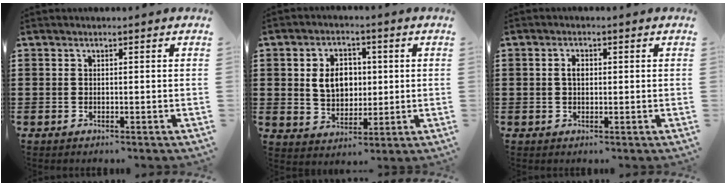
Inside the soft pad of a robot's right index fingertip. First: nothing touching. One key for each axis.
{"total": 6.5, "fx": 0.8, "fy": 5.0, "fz": 4.0, "tx": -0.077, "ty": 0.012, "tz": 0.008}
{"total": 2.0, "fx": 0.3, "fy": 1.1, "fz": 1.6, "tx": -0.034, "ty": 0.008, "tz": 0.003}